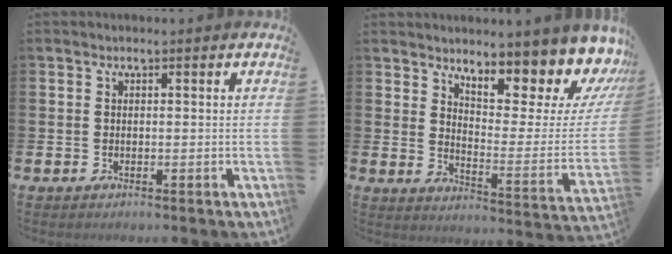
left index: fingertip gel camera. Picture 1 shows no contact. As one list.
[{"total": 8.6, "force": [8.0, 1.8, 2.5], "torque": [-0.034, -0.092, 0.129]}]